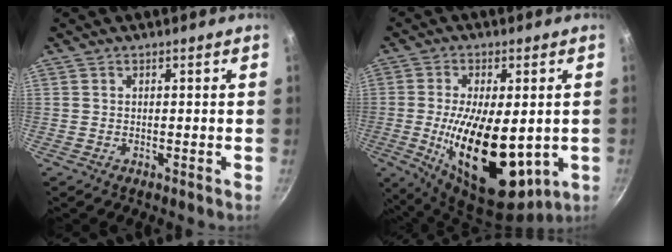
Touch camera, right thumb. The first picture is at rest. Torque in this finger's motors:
{"motor_torque": [1.72, 2.35, 2.56, -0.07, 0.73]}